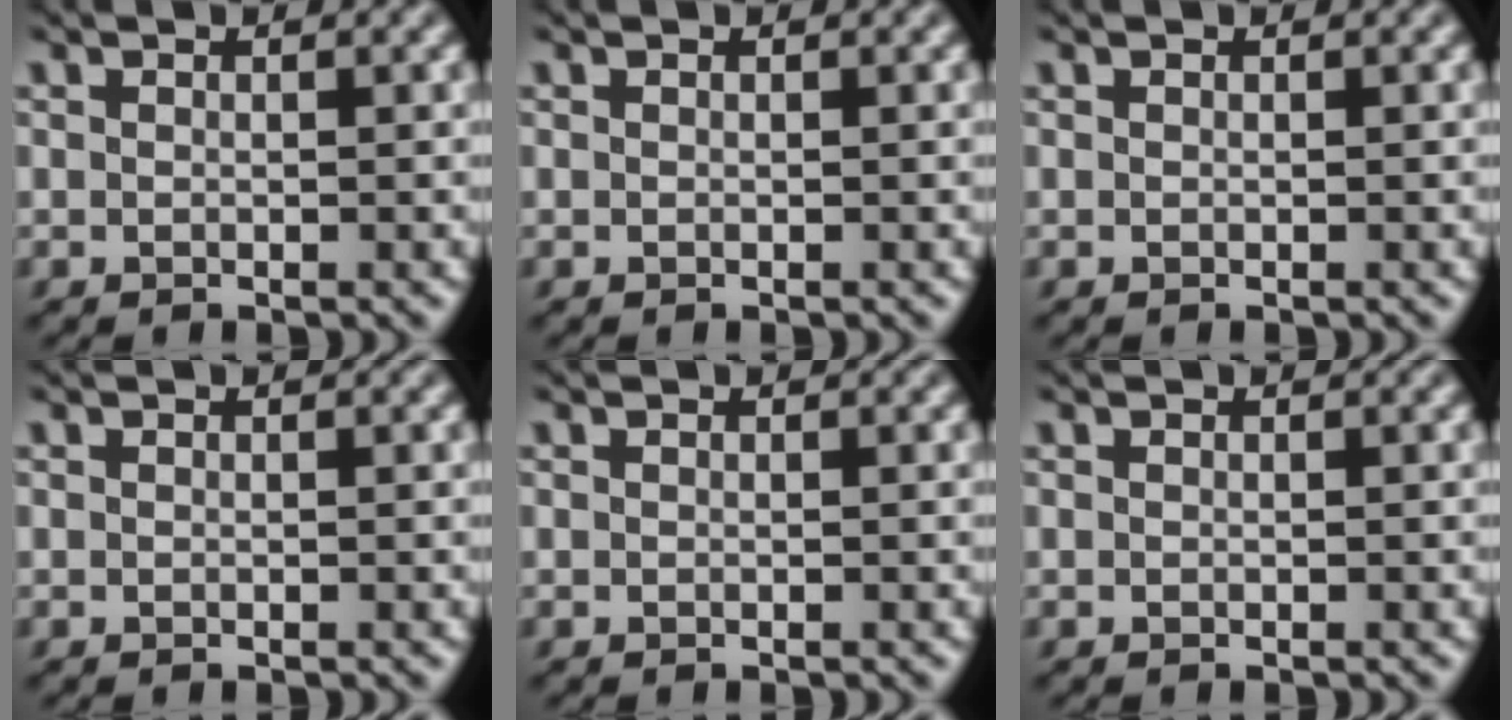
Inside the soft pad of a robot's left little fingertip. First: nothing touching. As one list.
[{"total": 0.0}, {"total": 0.0}, {"total": 0.0}, {"total": 0.0}, {"total": 0.0}]